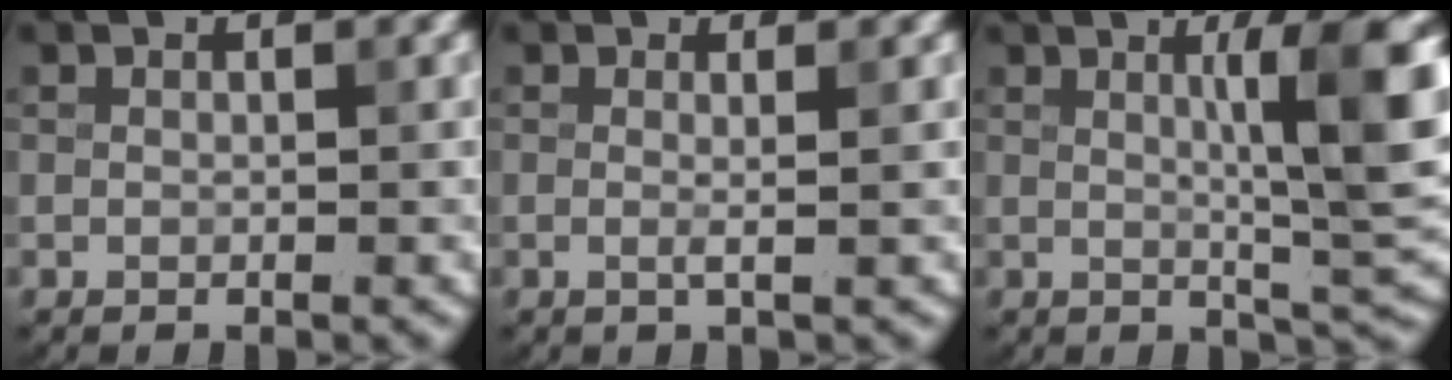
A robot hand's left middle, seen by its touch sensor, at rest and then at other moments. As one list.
[{"total": 1.5, "force": [0.0, 0.4, 1.4], "torque": [-0.020, -0.001, -0.007]}, {"total": 8.4, "force": [1.6, 1.3, 8.1], "torque": [-0.106, -0.001, 0.029]}]